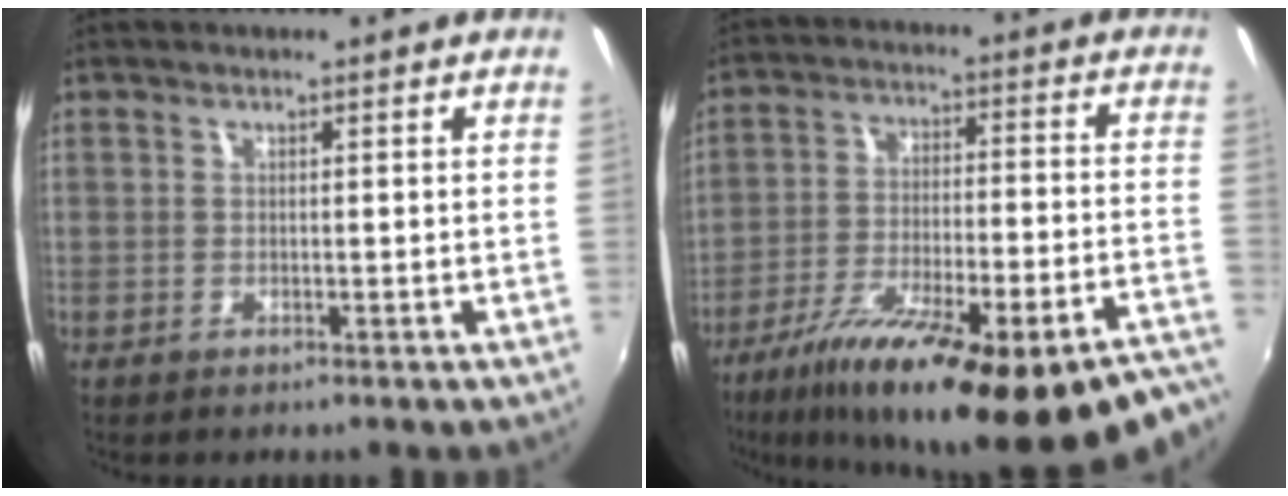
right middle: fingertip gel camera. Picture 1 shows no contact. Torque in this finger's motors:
{"motor_torque": [2.14, 0.00, 0.52, 0.21]}